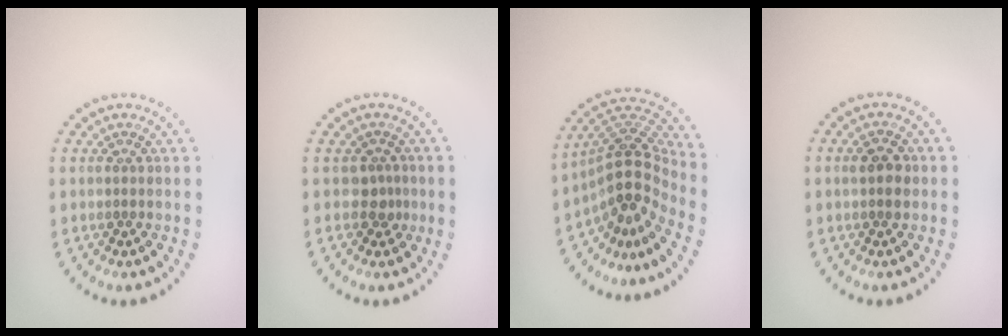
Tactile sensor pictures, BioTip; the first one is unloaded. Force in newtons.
{"total": 1.4, "press": 1.0, "slide": 1.0}
{"total": 4.9, "press": 3.6, "slide": 3.3}
{"total": 1.8, "press": 1.7, "slide": 0.2}